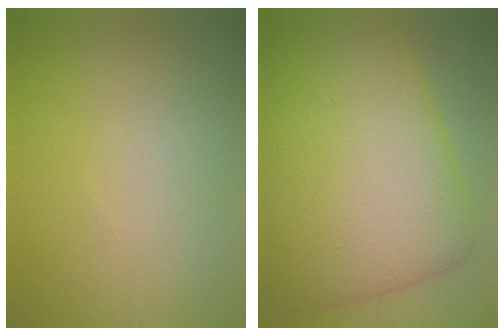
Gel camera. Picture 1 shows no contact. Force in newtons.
{"total": 14.6, "press": 14.6, "slide": 0.1}